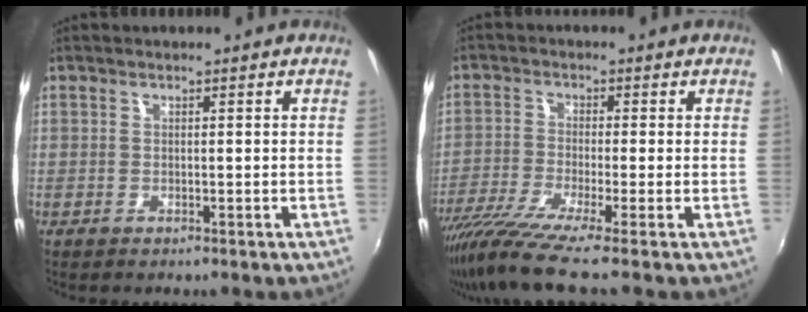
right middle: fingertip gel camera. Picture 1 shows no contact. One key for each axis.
{"total": 8.4, "fx": -6.7, "fy": -1.1, "fz": 5.0, "tx": -0.112, "ty": -0.033, "tz": -0.129}